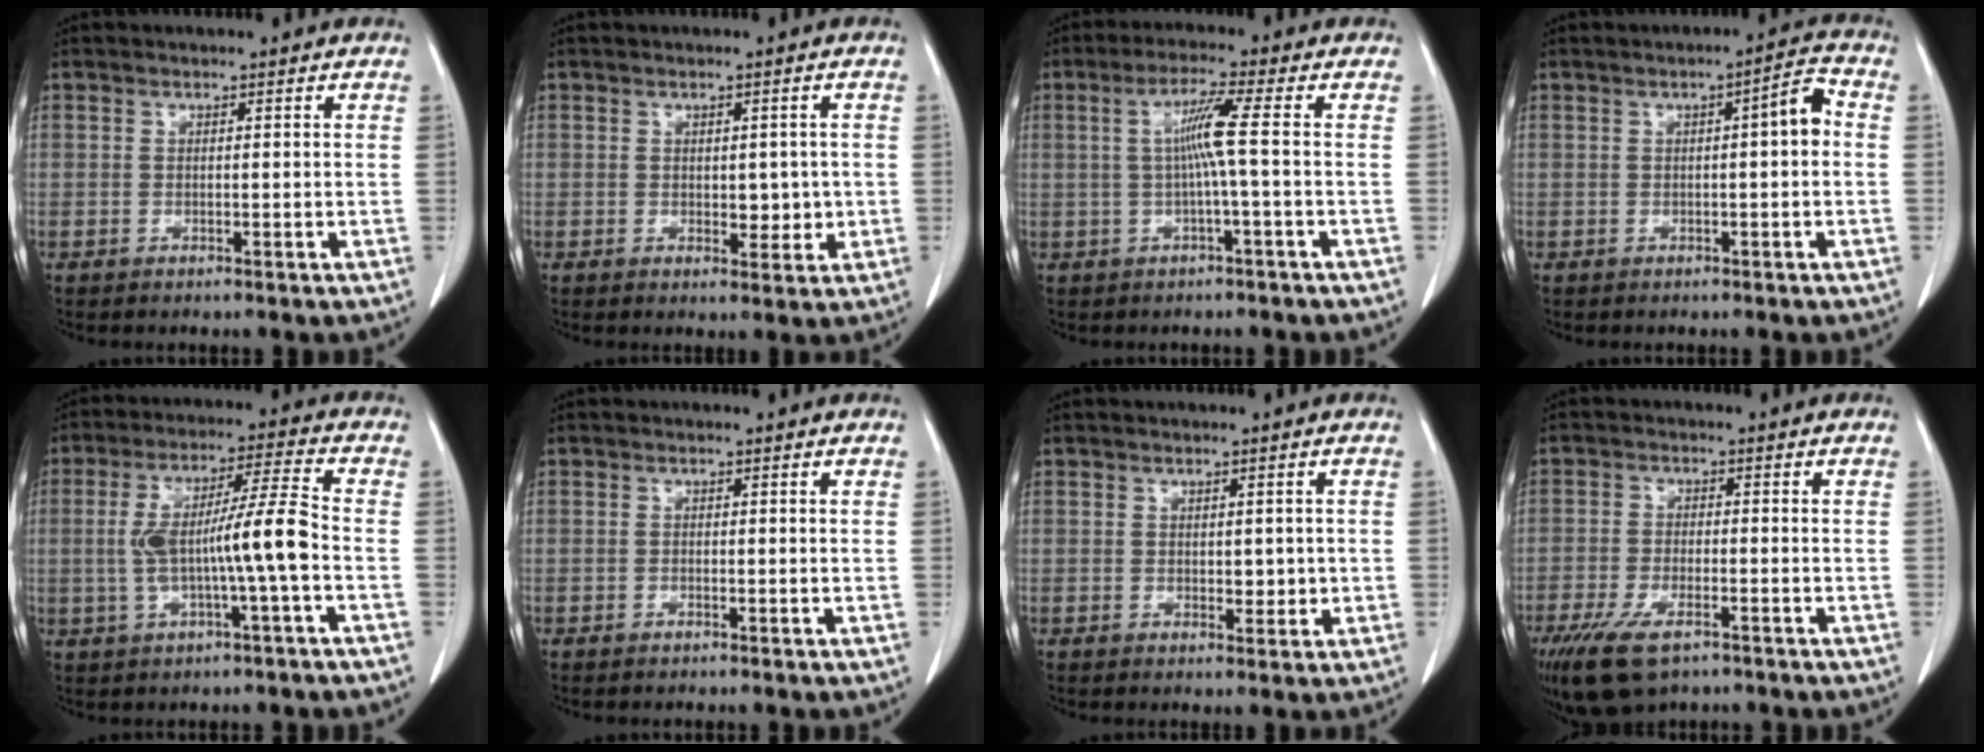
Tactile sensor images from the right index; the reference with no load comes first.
{"total": 3.3, "force": [0.0, 2.0, 2.6], "torque": [-0.024, 0.000, 0.010]}
{"total": 5.3, "force": [0.0, -1.1, 5.2], "torque": [-0.100, 0.009, 0.003]}
{"total": 4.1, "force": [0.2, 0.6, 4.1], "torque": [-0.057, 0.012, -0.002]}
{"total": 10.3, "force": [-1.5, 0.2, 10.2], "torque": [-0.189, 0.022, -0.025]}
{"total": 0.0}
{"total": 2.4, "force": [0.1, 1.5, 1.9], "torque": [-0.019, 0.000, 0.010]}
{"total": 9.2, "force": [-6.0, 3.3, 6.1], "torque": [-0.124, -0.021, -0.102]}